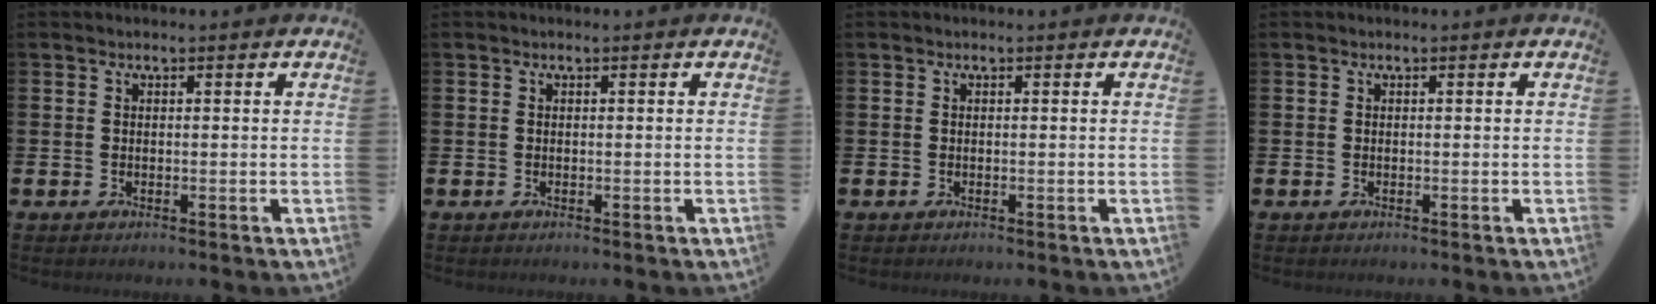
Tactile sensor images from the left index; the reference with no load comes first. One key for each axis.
{"total": 0.0}
{"total": 0.0}
{"total": 0.0}